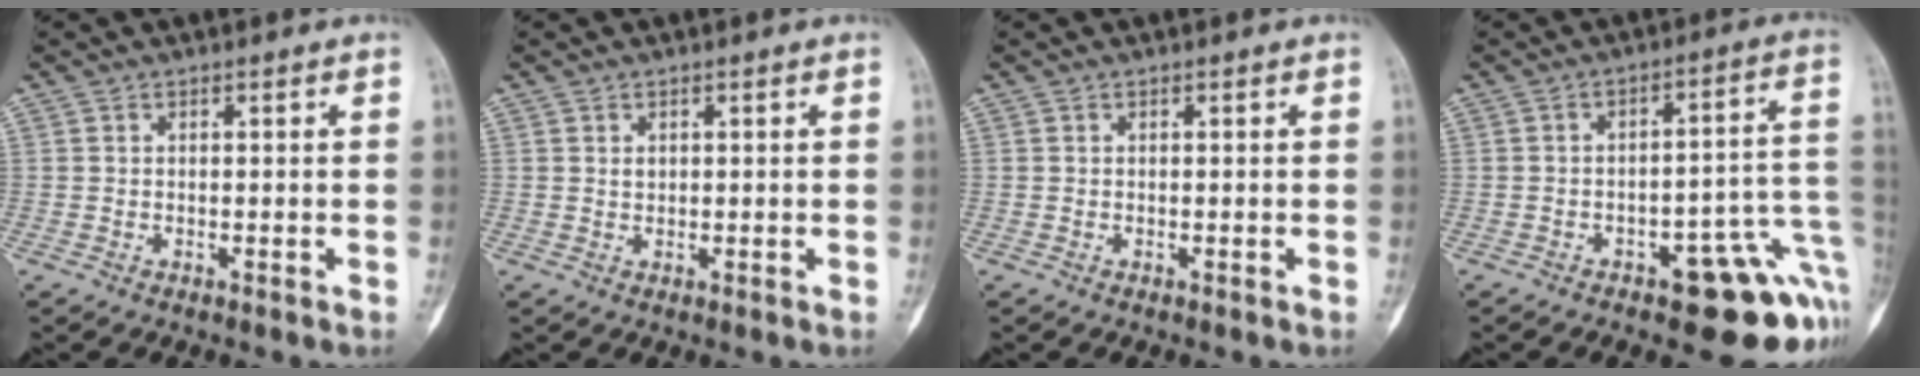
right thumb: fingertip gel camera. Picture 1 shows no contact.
{"total": 1.0, "force": [0.4, 0.8, 0.5], "torque": [-0.003, 0.000, 0.007]}
{"total": 0.0}
{"total": 15.9, "force": [-6.4, 6.4, 13.1], "torque": [-0.085, 0.057, -0.069]}